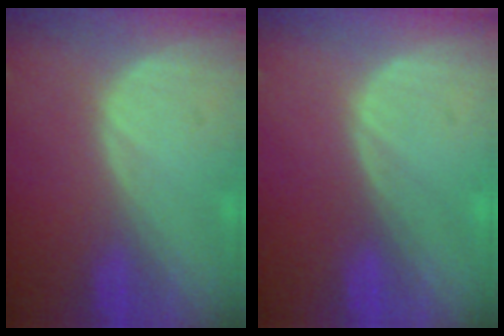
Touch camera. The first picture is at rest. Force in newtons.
{"total": 0.0}